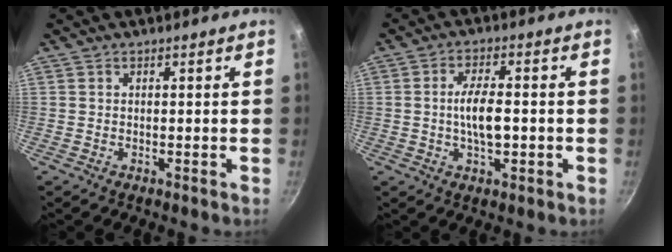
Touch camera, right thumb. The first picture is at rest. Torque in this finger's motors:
{"motor_torque": [2.24, 2.01, 1.50, -1.28, 0.61]}